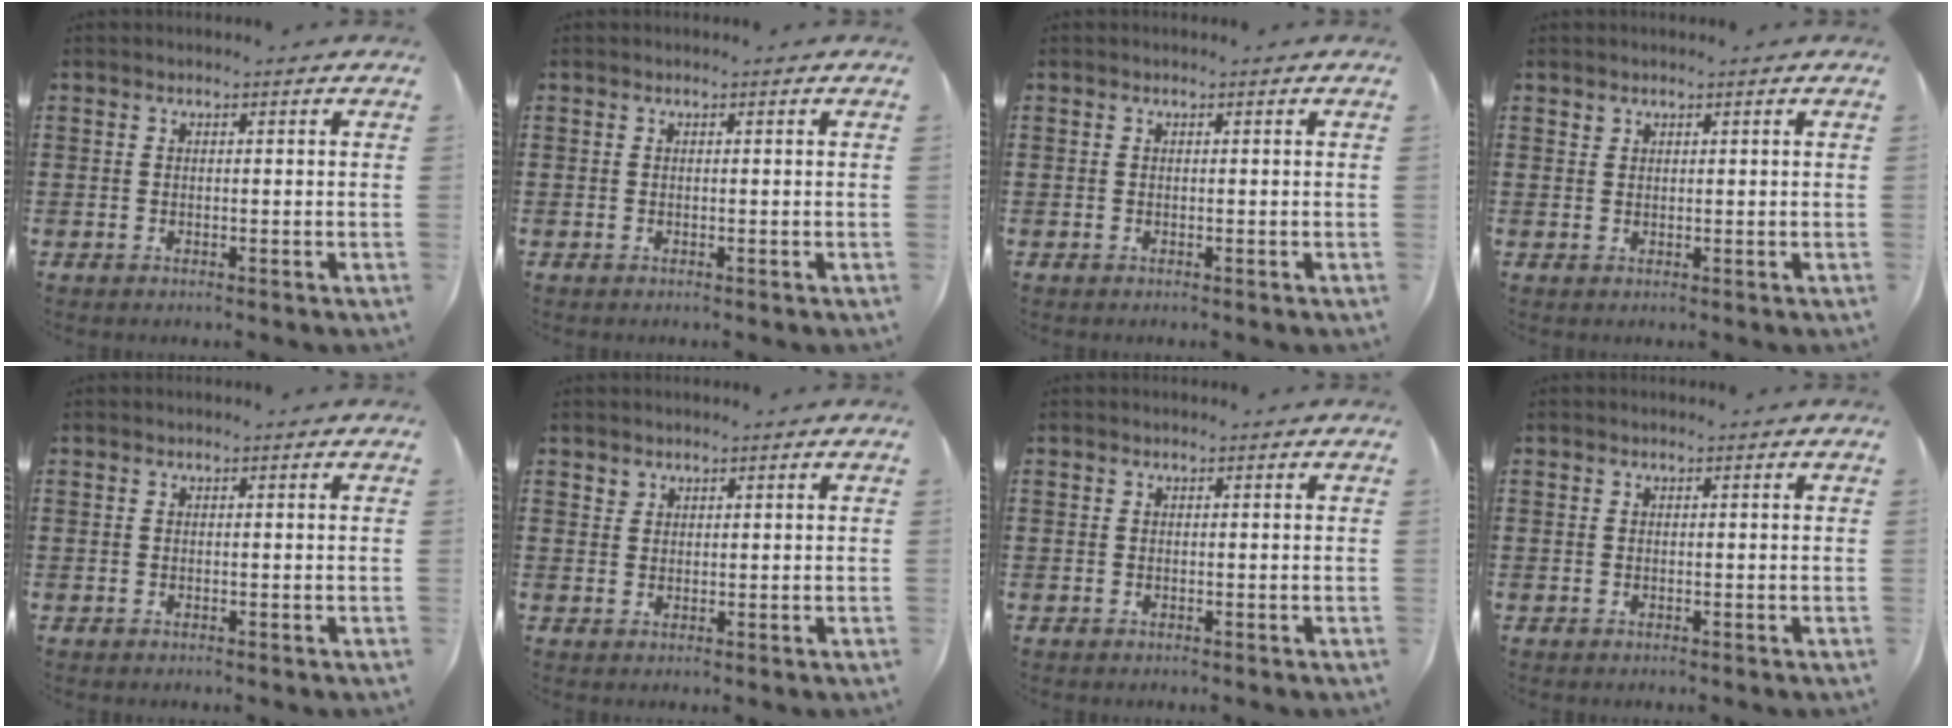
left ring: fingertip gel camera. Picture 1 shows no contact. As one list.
[{"total": 0.0}, {"total": 0.0}, {"total": 0.9, "force": [0.8, 0.3, 0.0], "torque": [-0.002, 0.000, 0.017]}, {"total": 0.0}, {"total": 1.4, "force": [1.2, 0.6, 0.0], "torque": [-0.002, -0.001, 0.026]}, {"total": 0.0}, {"total": 0.0}]